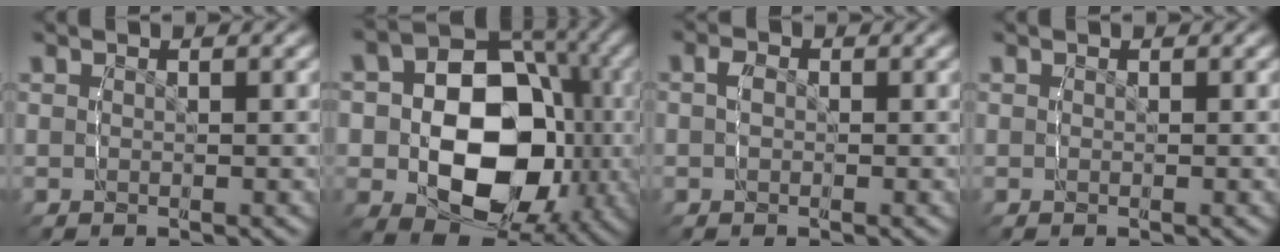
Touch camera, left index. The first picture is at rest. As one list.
[{"total": 16.2, "force": [-2.9, 13.8, 8.1], "torque": [-0.174, -0.067, -0.042]}, {"total": 2.9, "force": [-1.2, 1.2, -2.4], "torque": [0.015, -0.006, -0.032]}, {"total": 2.1, "force": [-0.7, 0.0, -1.9], "torque": [0.020, -0.002, -0.019]}]